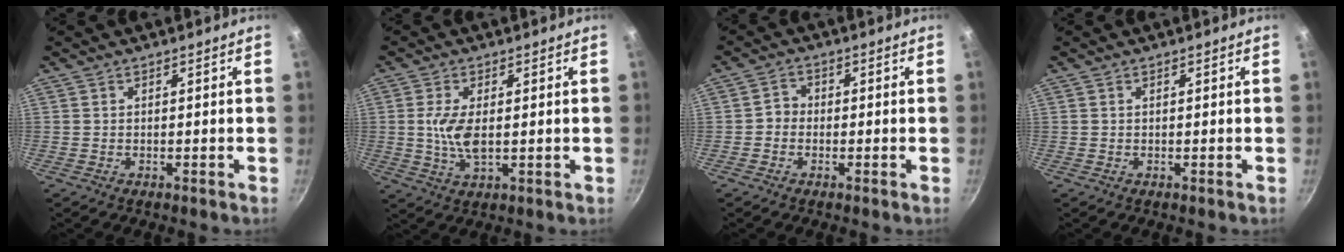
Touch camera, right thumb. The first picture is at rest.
{"total": 6.3, "force": [0.3, 2.9, 5.6], "torque": [-0.115, -0.005, 0.008]}
{"total": 2.5, "force": [-0.8, 2.2, 1.0], "torque": [-0.003, 0.013, -0.022]}
{"total": 0.0}